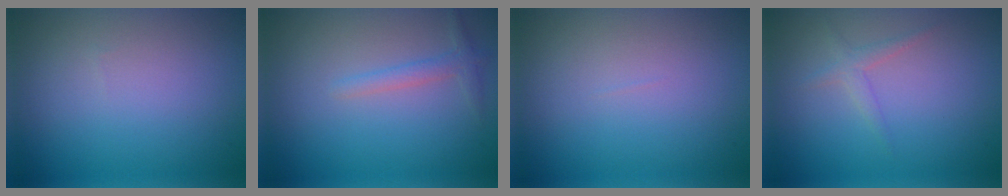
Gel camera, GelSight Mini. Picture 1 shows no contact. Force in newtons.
{"total": 1.5, "press": 1.5, "slide": 0.0}
{"total": 0.0}
{"total": 1.2, "press": 1.2, "slide": 0.0}